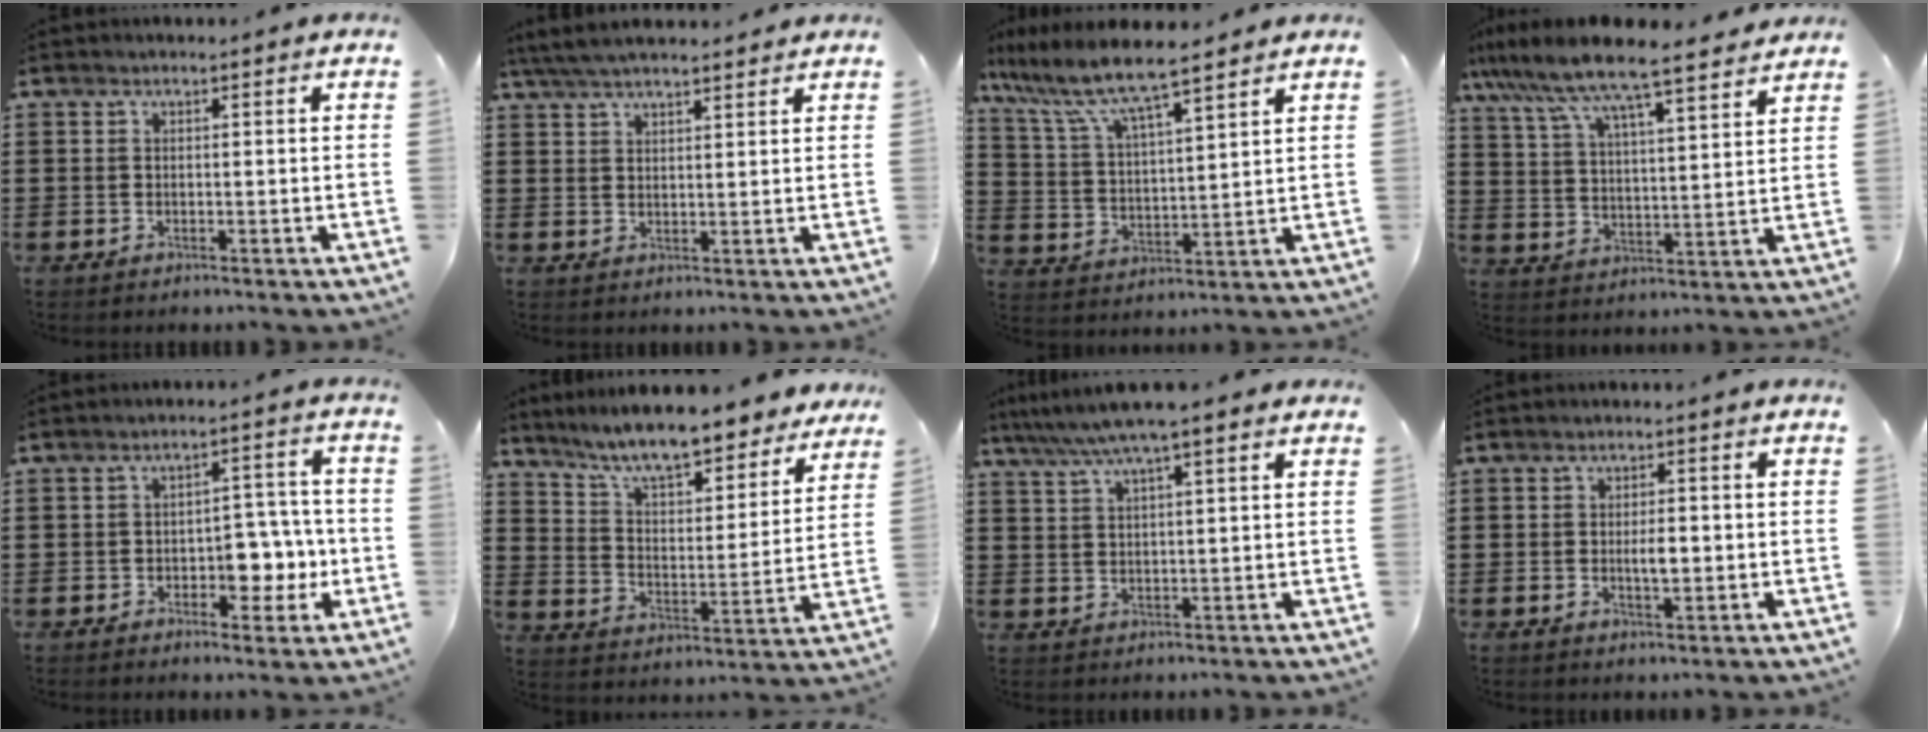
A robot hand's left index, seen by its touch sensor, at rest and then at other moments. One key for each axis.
{"total": 4.7, "fx": 4.2, "fy": 0.8, "fz": 1.8, "tx": -0.048, "ty": -0.004, "tz": 0.079}
{"total": 7.9, "fx": 6.9, "fy": 0.4, "fz": 3.9, "tx": -0.103, "ty": -0.037, "tz": 0.116}
{"total": 8.5, "fx": 7.6, "fy": 0.4, "fz": 3.7, "tx": -0.104, "ty": -0.043, "tz": 0.128}
{"total": 6.3, "fx": -1.8, "fy": 4.1, "fz": 4.4, "tx": -0.059, "ty": 0.005, "tz": -0.038}
{"total": 9.2, "fx": 8.3, "fy": 0.6, "fz": 4.0, "tx": -0.108, "ty": -0.050, "tz": 0.142}
{"total": 6.2, "fx": 4.7, "fy": 0.1, "fz": 4.0, "tx": -0.089, "ty": -0.011, "tz": 0.082}
{"total": 2.9, "fx": -0.1, "fy": 1.0, "fz": 2.7, "tx": -0.043, "ty": -0.003, "tz": -0.005}